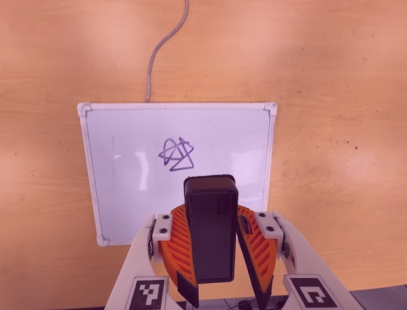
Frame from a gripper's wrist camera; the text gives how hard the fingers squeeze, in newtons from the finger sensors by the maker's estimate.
{"total": 9.8, "left": 10.2, "right": 9.4}